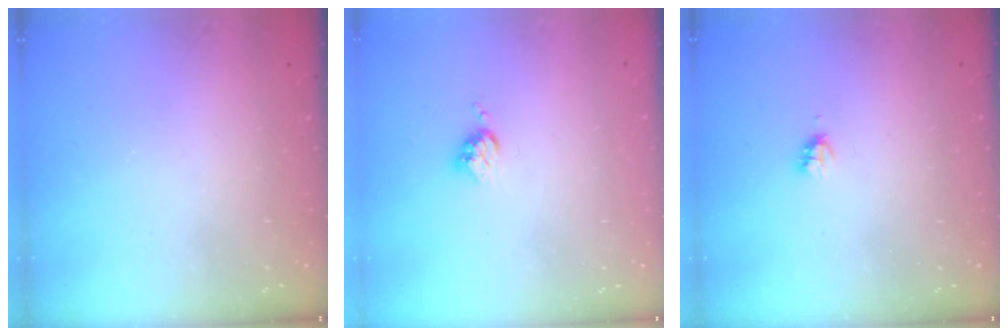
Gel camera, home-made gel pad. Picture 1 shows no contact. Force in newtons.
{"total": 3.5, "press": 3.5, "slide": 0.4}
{"total": 2.2, "press": 2.2, "slide": 0.3}